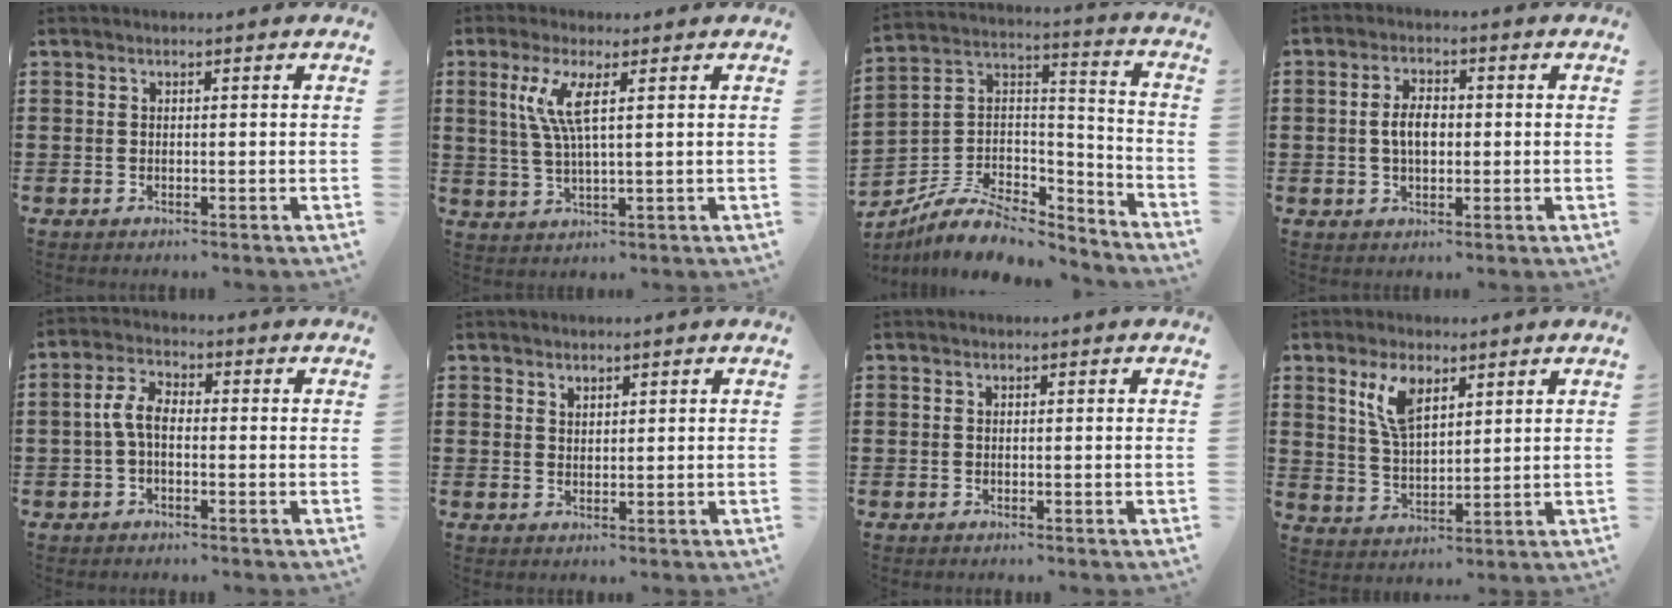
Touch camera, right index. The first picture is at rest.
{"total": 6.3, "force": [2.0, 1.1, 5.9], "torque": [-0.136, -0.005, 0.026]}
{"total": 7.8, "force": [-5.8, 3.9, 3.4], "torque": [-0.072, 0.010, -0.110]}
{"total": 4.4, "force": [0.0, 2.4, 3.6], "torque": [-0.064, 0.006, -0.004]}
{"total": 4.4, "force": [-0.7, 2.2, 3.7], "torque": [-0.092, 0.000, -0.020]}
{"total": 1.6, "force": [1.5, 0.7, 0.0], "torque": [-0.002, 0.002, 0.029]}
{"total": 0.0}
{"total": 7.2, "force": [3.8, 3.1, 5.3], "torque": [-0.117, 0.008, 0.069]}